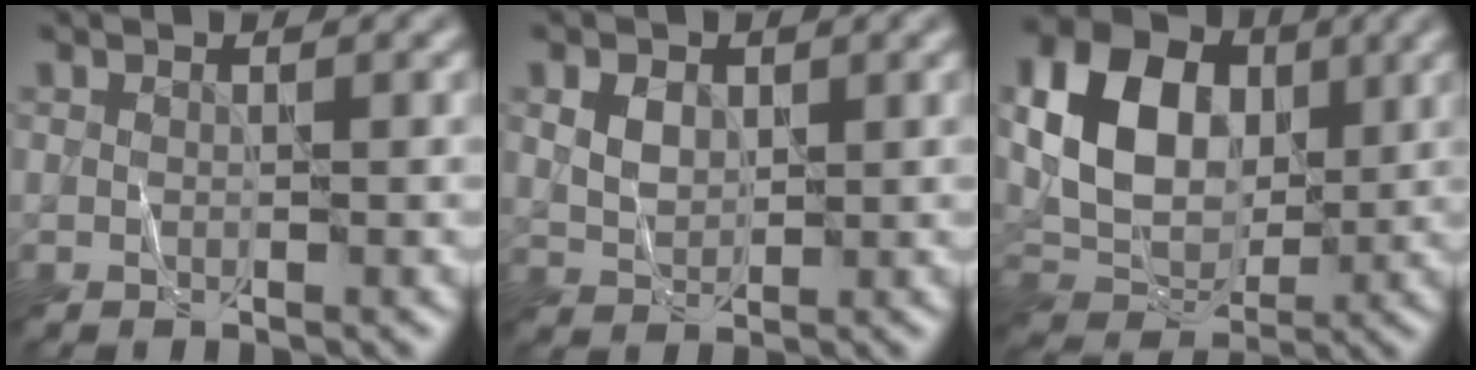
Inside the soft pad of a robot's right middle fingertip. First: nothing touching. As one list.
[{"total": 2.4, "force": [0.8, 1.7, 1.4], "torque": [-0.030, 0.000, 0.017]}, {"total": 9.3, "force": [1.9, 6.8, 6.1], "torque": [-0.126, -0.001, 0.030]}]